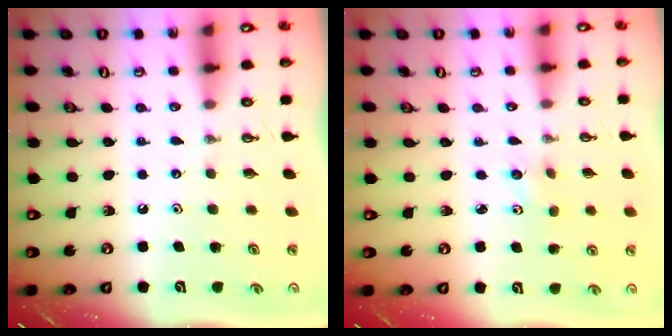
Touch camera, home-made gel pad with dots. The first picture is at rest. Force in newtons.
{"total": 4.8, "press": 4.2, "slide": 2.5}